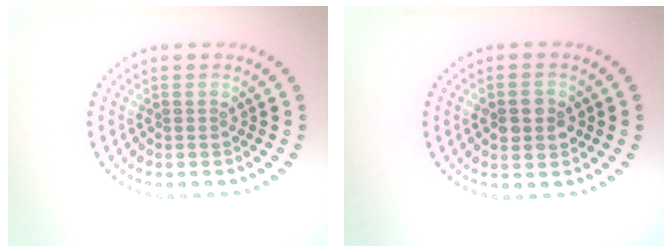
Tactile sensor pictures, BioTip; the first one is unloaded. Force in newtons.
{"total": 2.8, "press": 2.8, "slide": 0.1}